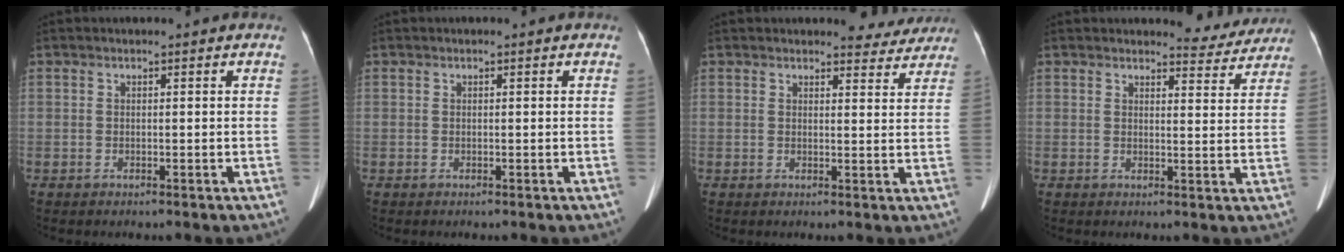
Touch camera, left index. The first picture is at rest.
{"total": 0.0}
{"total": 4.7, "force": [4.5, 1.5, 0.4], "torque": [0.007, -0.009, 0.037]}
{"total": 5.2, "force": [5.1, 1.2, 0.1], "torque": [0.006, -0.017, 0.047]}